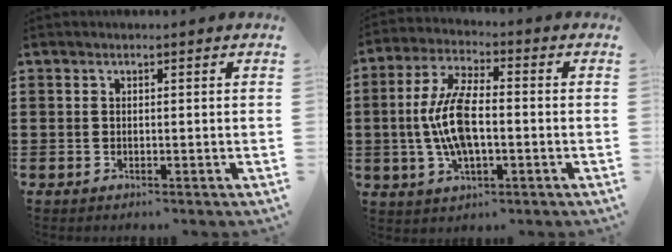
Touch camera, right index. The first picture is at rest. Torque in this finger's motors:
{"motor_torque": [2.14, 0.00, 0.72, 0.21]}